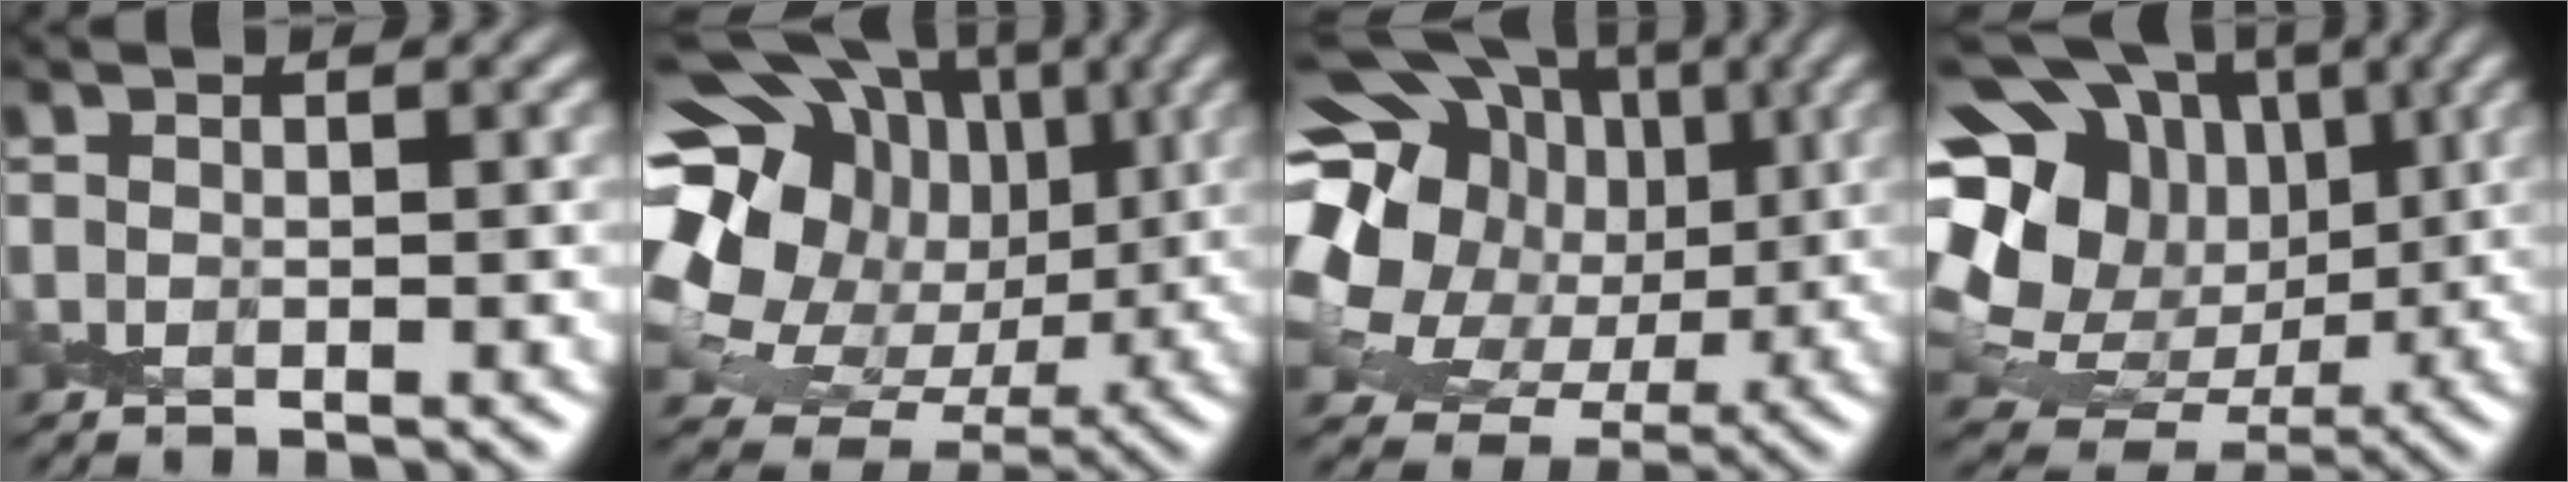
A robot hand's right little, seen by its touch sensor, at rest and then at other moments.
{"total": 19.7, "force": [4.0, 15.9, 10.8], "torque": [-0.229, 0.037, 0.055]}
{"total": 17.9, "force": [2.2, 15.1, 9.3], "torque": [-0.207, 0.036, 0.028]}
{"total": 21.3, "force": [5.2, 17.6, 10.7], "torque": [-0.229, 0.034, 0.067]}